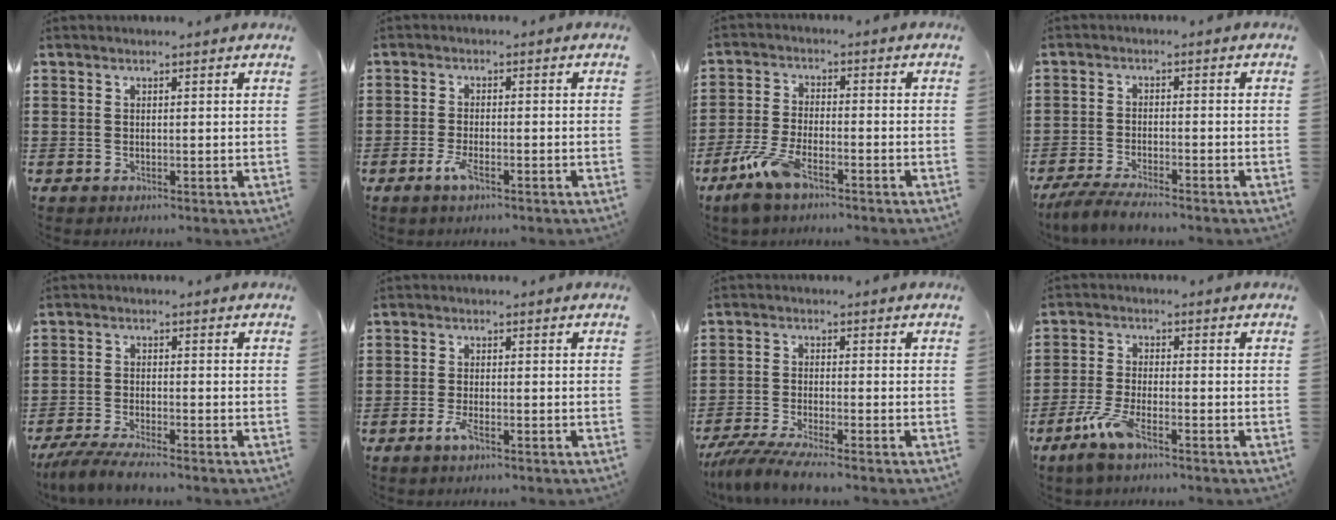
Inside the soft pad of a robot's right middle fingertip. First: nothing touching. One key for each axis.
{"total": 3.1, "fx": -1.5, "fy": 0.8, "fz": 2.5, "tx": -0.056, "ty": -0.003, "tz": -0.031}
{"total": 7.0, "fx": -4.5, "fy": 2.2, "fz": 5.0, "tx": -0.127, "ty": -0.012, "tz": -0.089}
{"total": 4.1, "fx": -3.8, "fy": 0.1, "fz": 1.6, "tx": -0.042, "ty": -0.013, "tz": -0.076}
{"total": 4.6, "fx": -4.1, "fy": 0.0, "fz": 1.9, "tx": -0.054, "ty": -0.018, "tz": -0.084}
{"total": 2.6, "fx": -1.3, "fy": 0.6, "fz": 2.1, "tx": -0.051, "ty": -0.005, "tz": -0.028}
{"total": 4.9, "fx": -4.5, "fy": -0.4, "fz": 2.1, "tx": -0.057, "ty": -0.025, "tz": -0.089}
{"total": 5.6, "fx": -3.4, "fy": 1.4, "fz": 4.2, "tx": -0.109, "ty": -0.013, "tz": -0.070}